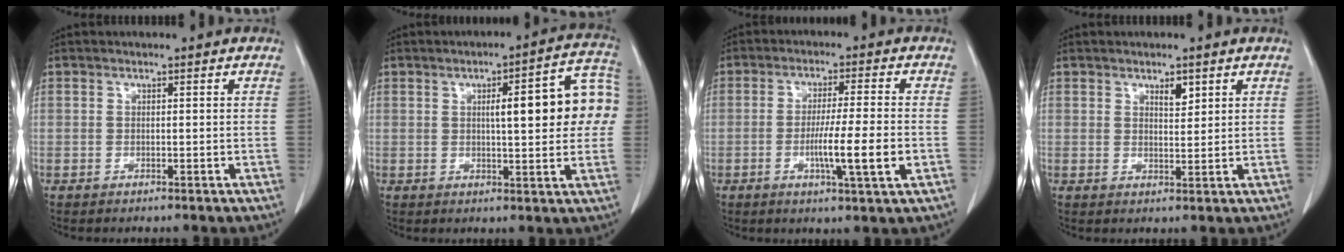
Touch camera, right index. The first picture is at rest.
{"total": 12.6, "force": [1.6, 2.4, 12.2], "torque": [-0.151, 0.035, 0.016]}
{"total": 8.5, "force": [-2.2, -0.5, 8.1], "torque": [-0.137, -0.015, -0.040]}
{"total": 2.3, "force": [1.4, 0.9, 1.6], "torque": [-0.027, -0.004, 0.026]}